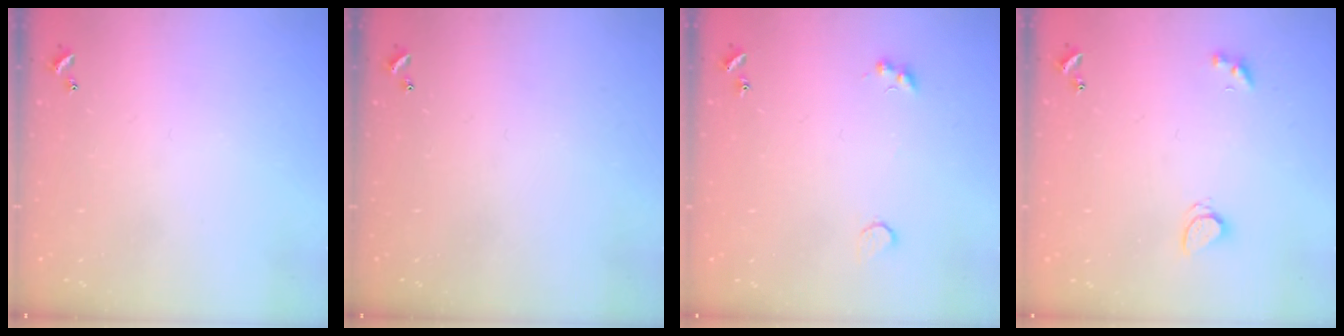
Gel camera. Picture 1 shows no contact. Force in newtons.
{"total": 0.0}
{"total": 1.8, "press": 1.5, "slide": 1.0}
{"total": 1.6, "press": 1.6, "slide": 0.3}